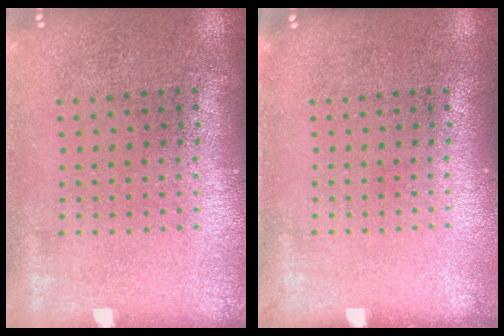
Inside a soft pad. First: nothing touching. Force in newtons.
{"total": 0.0}